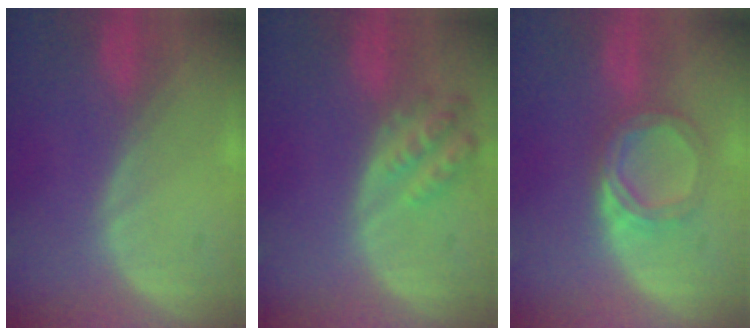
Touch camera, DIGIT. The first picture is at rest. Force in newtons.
{"total": 5.4, "press": 5.0, "slide": 2.1}
{"total": 5.1, "press": 5.0, "slide": 1.0}